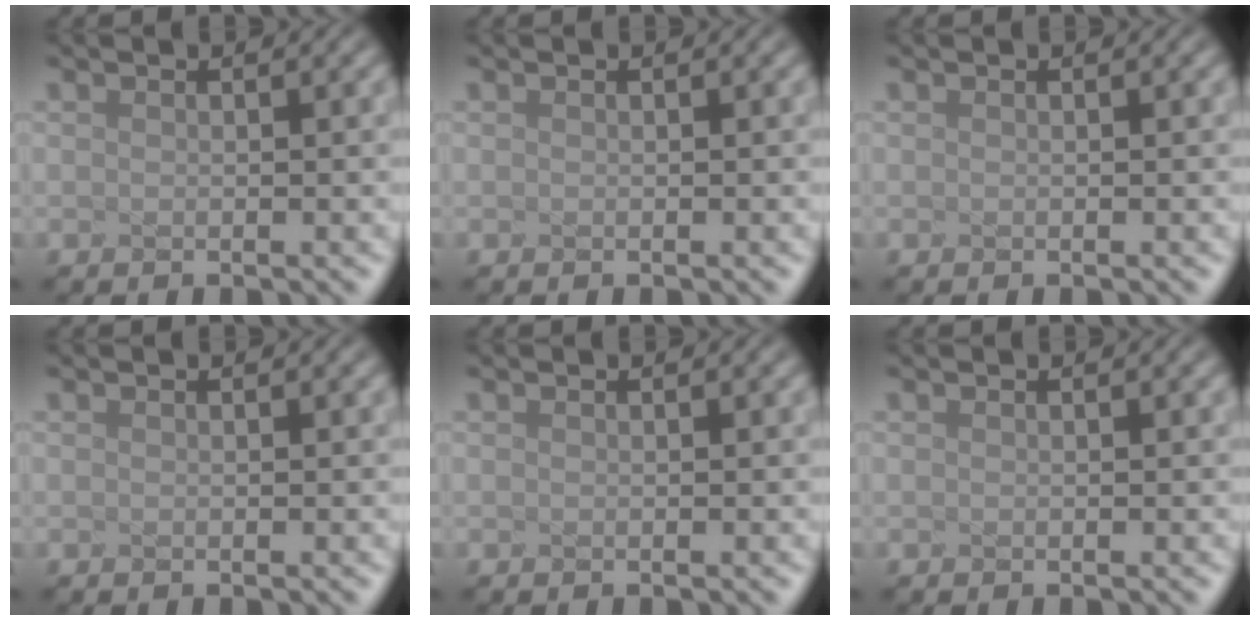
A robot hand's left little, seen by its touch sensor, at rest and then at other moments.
{"total": 0.0}
{"total": 0.0}
{"total": 0.0}
{"total": 0.0}
{"total": 0.0}